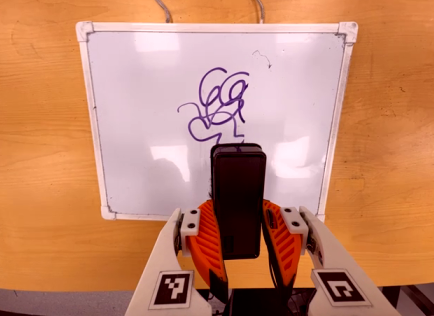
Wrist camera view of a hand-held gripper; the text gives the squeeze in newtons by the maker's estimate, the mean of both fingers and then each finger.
{"total": 8.8, "left": 7.2, "right": 10.4}